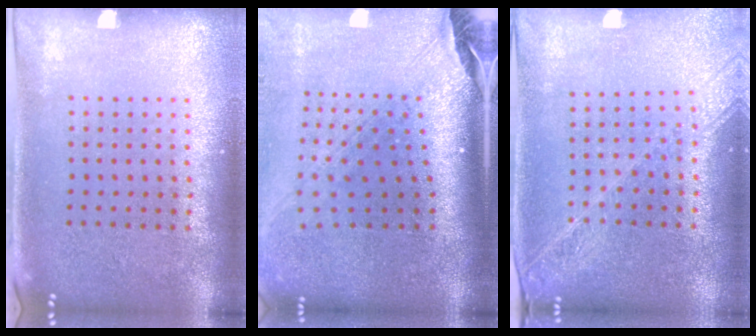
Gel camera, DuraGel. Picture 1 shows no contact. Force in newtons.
{"total": 2.9, "press": 2.0, "slide": 2.0}
{"total": 1.8, "press": 1.6, "slide": 0.8}